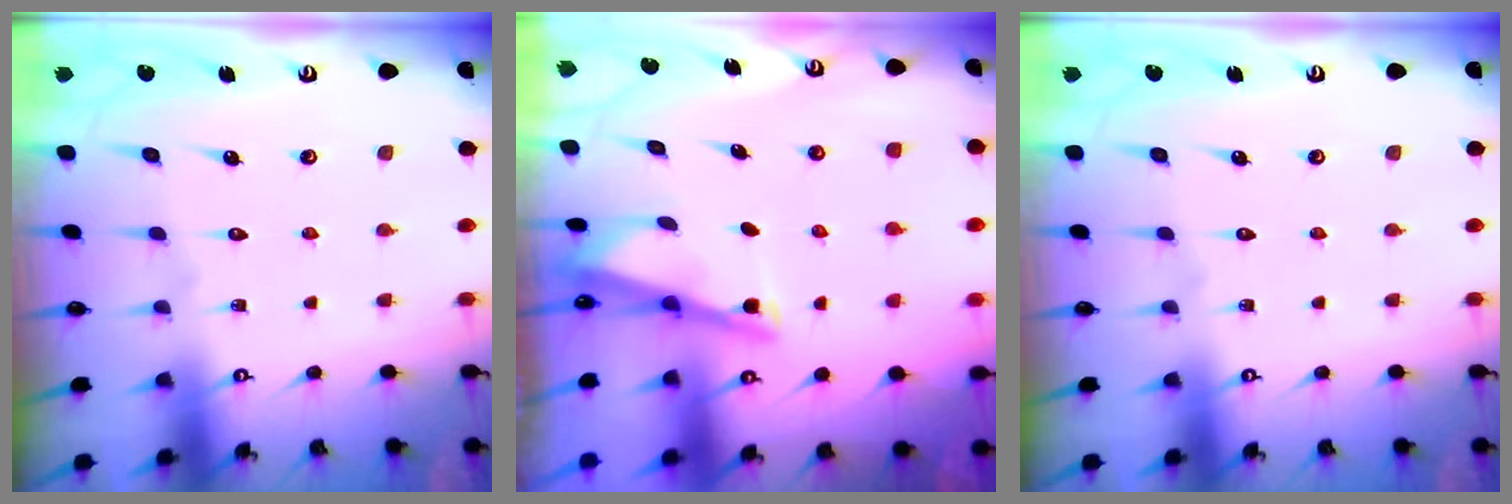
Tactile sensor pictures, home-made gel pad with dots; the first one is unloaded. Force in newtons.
{"total": 2.9, "press": 2.9, "slide": 0.4}
{"total": 0.0}